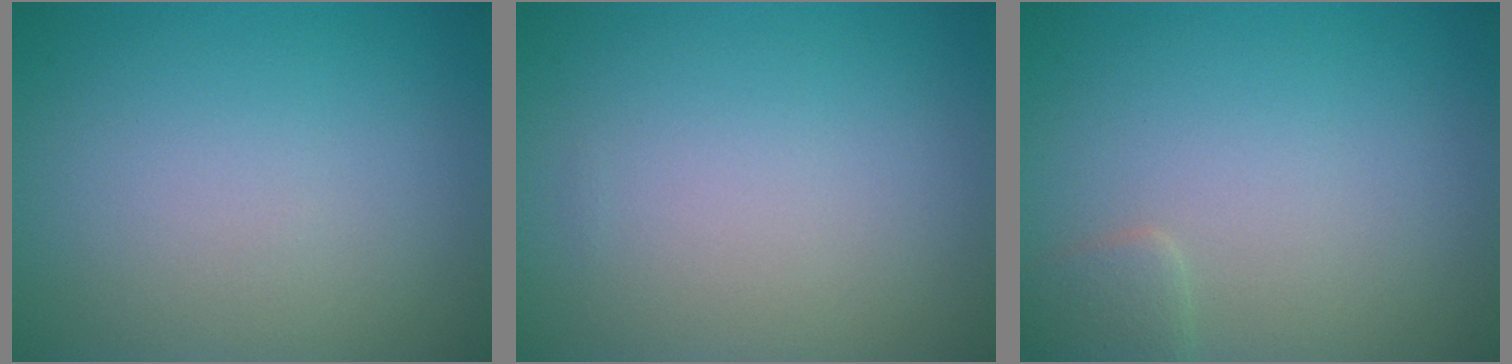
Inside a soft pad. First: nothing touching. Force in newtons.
{"total": 0.0}
{"total": 1.4, "press": 1.4, "slide": 0.1}